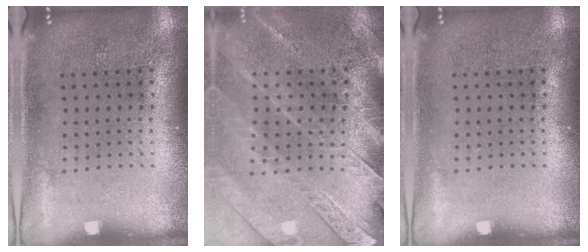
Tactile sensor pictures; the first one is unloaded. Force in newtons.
{"total": 2.9, "press": 2.8, "slide": 0.4}
{"total": 0.0}